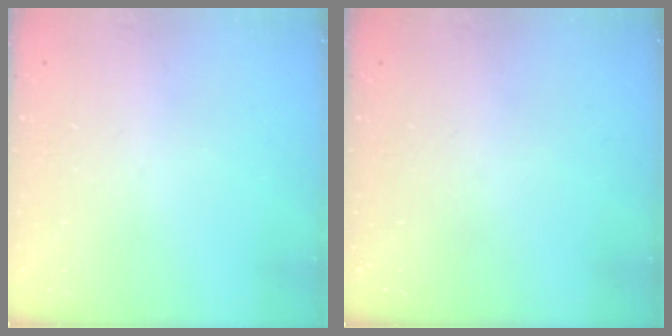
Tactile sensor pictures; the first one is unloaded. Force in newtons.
{"total": 0.0}